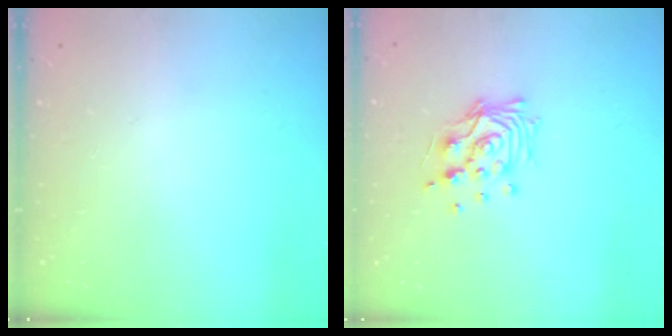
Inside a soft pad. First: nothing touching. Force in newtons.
{"total": 11.7, "press": 11.7, "slide": 0.9}